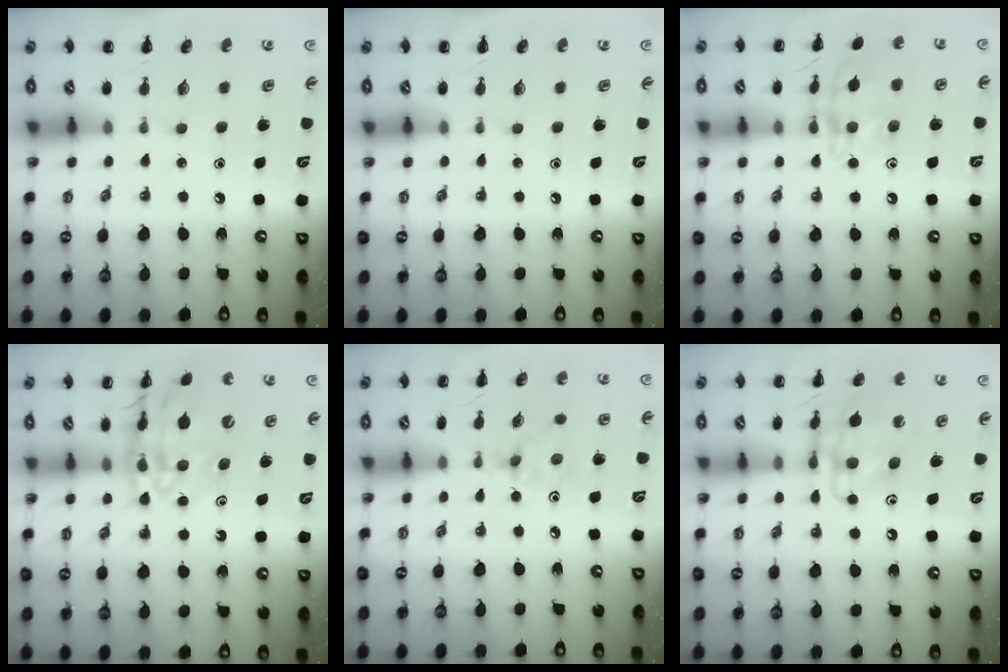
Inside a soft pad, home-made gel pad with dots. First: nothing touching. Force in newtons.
{"total": 0.0}
{"total": 12.9, "press": 12.9, "slide": 0.6}
{"total": 17.4, "press": 17.2, "slide": 2.4}
{"total": 2.9, "press": 2.7, "slide": 0.9}
{"total": 13.9, "press": 13.7, "slide": 2.5}